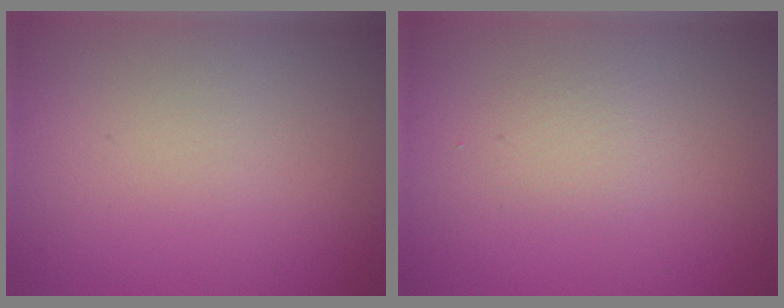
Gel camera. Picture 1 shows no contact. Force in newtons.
{"total": 1.3, "press": 1.2, "slide": 0.1}